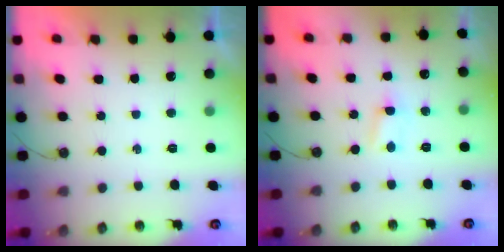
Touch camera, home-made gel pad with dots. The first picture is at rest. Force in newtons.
{"total": 2.1, "press": 2.1, "slide": 0.3}